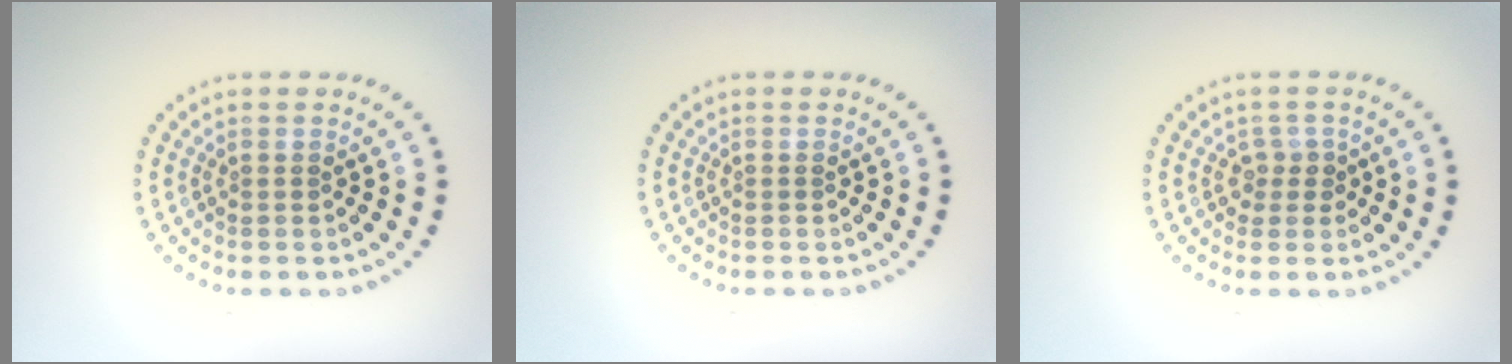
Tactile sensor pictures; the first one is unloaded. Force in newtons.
{"total": 0.0}
{"total": 1.5, "press": 1.1, "slide": 1.0}